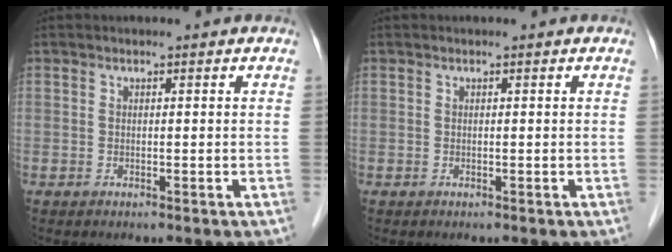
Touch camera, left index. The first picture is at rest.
{"total": 0.0}